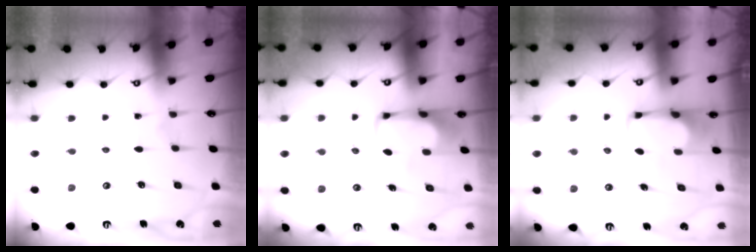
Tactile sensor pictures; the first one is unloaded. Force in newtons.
{"total": 1.3, "press": 1.2, "slide": 0.3}
{"total": 2.8, "press": 2.8, "slide": 0.5}